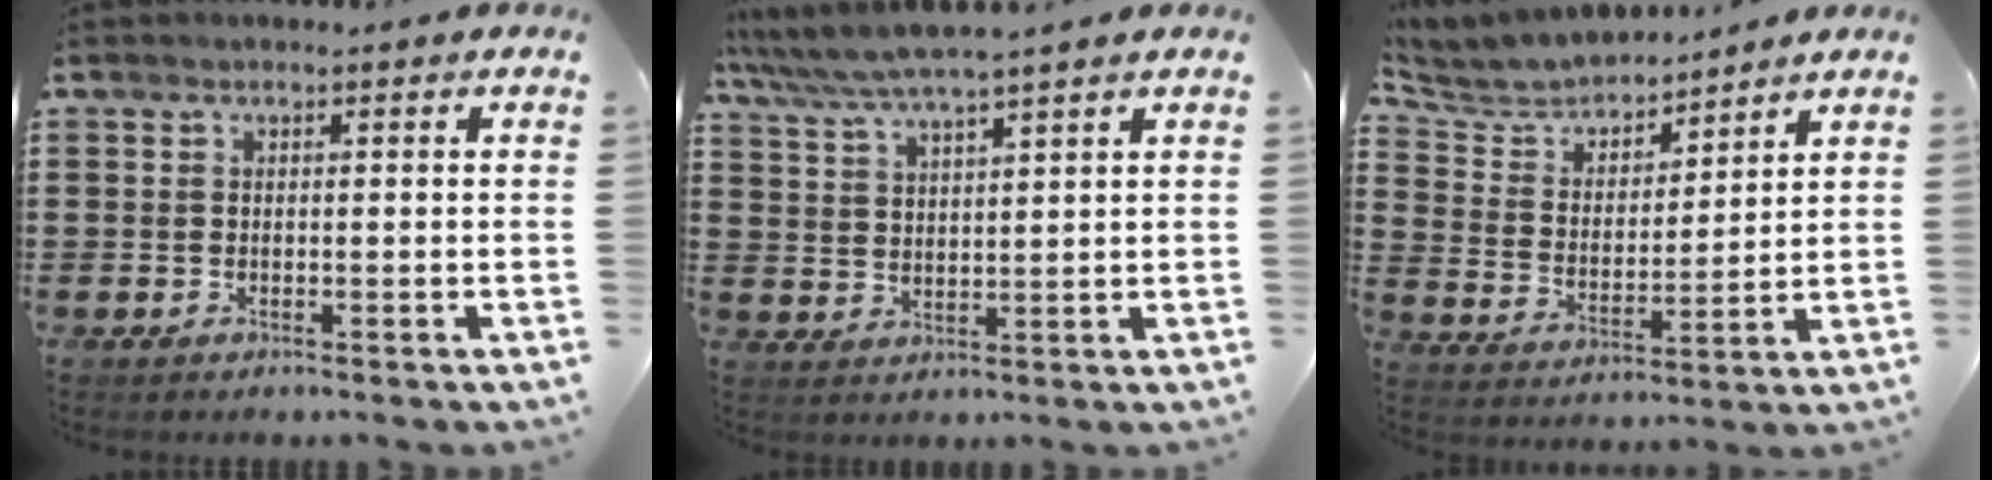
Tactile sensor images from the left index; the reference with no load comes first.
{"total": 5.0, "force": [4.5, -0.2, 2.1], "torque": [-0.055, -0.019, 0.078]}
{"total": 5.4, "force": [5.2, 1.5, 0.8], "torque": [-0.049, -0.031, 0.086]}